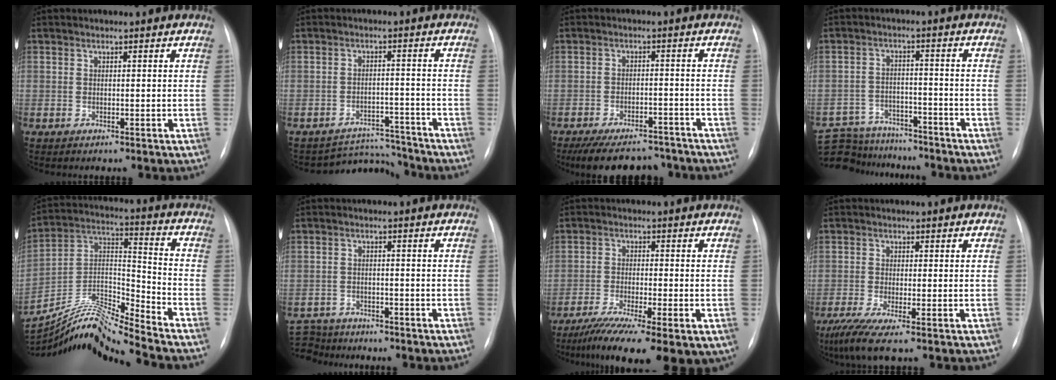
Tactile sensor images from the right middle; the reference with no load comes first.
{"total": 6.0, "force": [-5.7, 0.8, -1.7], "torque": [0.029, 0.020, -0.085]}
{"total": 12.9, "force": [-11.2, 4.5, 4.6], "torque": [-0.077, 0.006, -0.153]}
{"total": 14.2, "force": [-12.9, 5.2, 2.8], "torque": [-0.062, 0.016, -0.187]}
{"total": 16.9, "force": [-16.0, -1.6, 5.0], "torque": [-0.110, 0.039, -0.293]}
{"total": 6.2, "force": [-5.7, 2.4, -0.2], "torque": [0.003, 0.002, -0.098]}
{"total": 14.2, "force": [-8.7, 3.4, 10.7], "torque": [-0.166, -0.027, -0.136]}
{"total": 5.6, "force": [-3.7, 0.3, 4.2], "torque": [-0.080, -0.019, -0.070]}